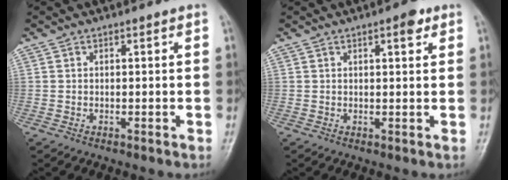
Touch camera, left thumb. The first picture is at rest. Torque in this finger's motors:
{"motor_torque": [-0.19, 0.13, -0.16, -0.18, 0.04]}